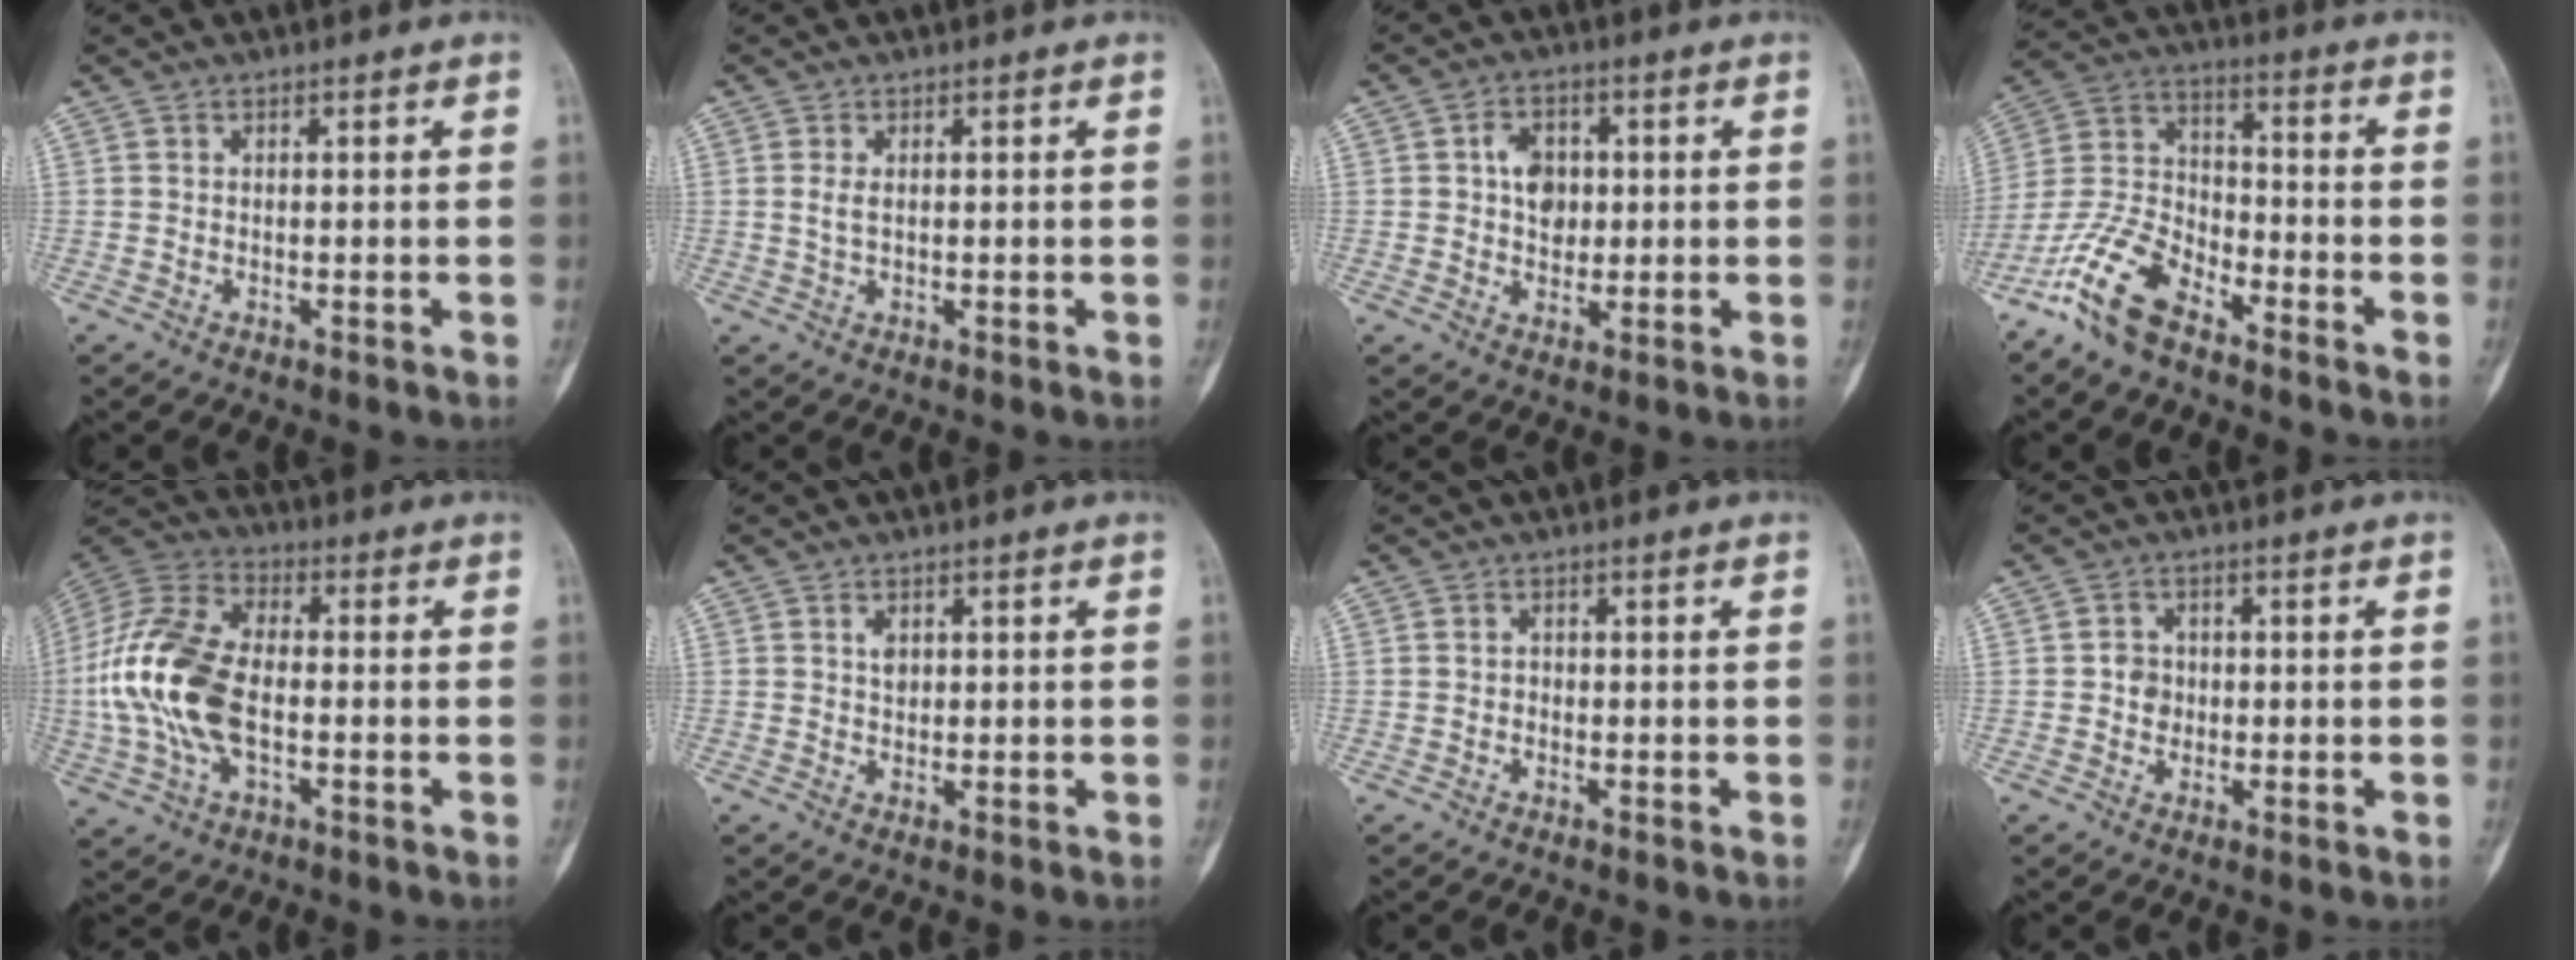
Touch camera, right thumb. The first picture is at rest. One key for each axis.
{"total": 1.5, "fx": 0.2, "fy": 0.7, "fz": 1.3, "tx": -0.028, "ty": 0.000, "tz": 0.005}
{"total": 6.1, "fx": 0.7, "fy": 4.6, "fz": 3.9, "tx": -0.033, "ty": 0.000, "tz": 0.009}
{"total": 12.8, "fx": -8.9, "fy": 5.5, "fz": 7.5, "tx": -0.158, "ty": 0.052, "tz": -0.184}
{"total": 18.2, "fx": -2.2, "fy": 10.3, "fz": 14.8, "tx": -0.320, "ty": 0.022, "tz": -0.044}
{"total": 1.8, "fx": 0.5, "fy": 1.2, "fz": 1.1, "tx": -0.011, "ty": -0.002, "tz": 0.009}
{"total": 0.9, "fx": -0.3, "fy": 0.8, "fz": 0.3, "tx": 0.006, "ty": 0.005, "tz": -0.010}
{"total": 3.0, "fx": -0.2, "fy": 2.7, "fz": 1.2, "tx": 0.002, "ty": 0.007, "tz": -0.008}